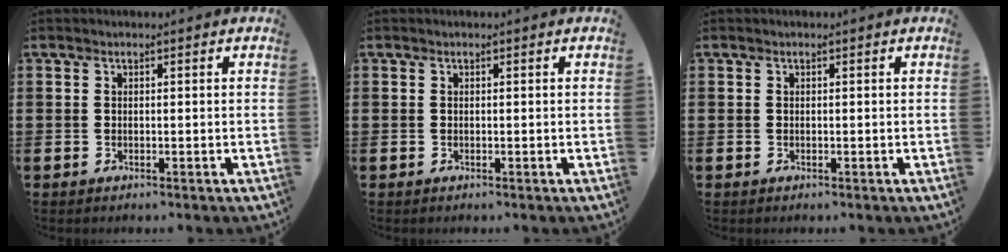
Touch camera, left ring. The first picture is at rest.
{"total": 0.0}
{"total": 0.0}